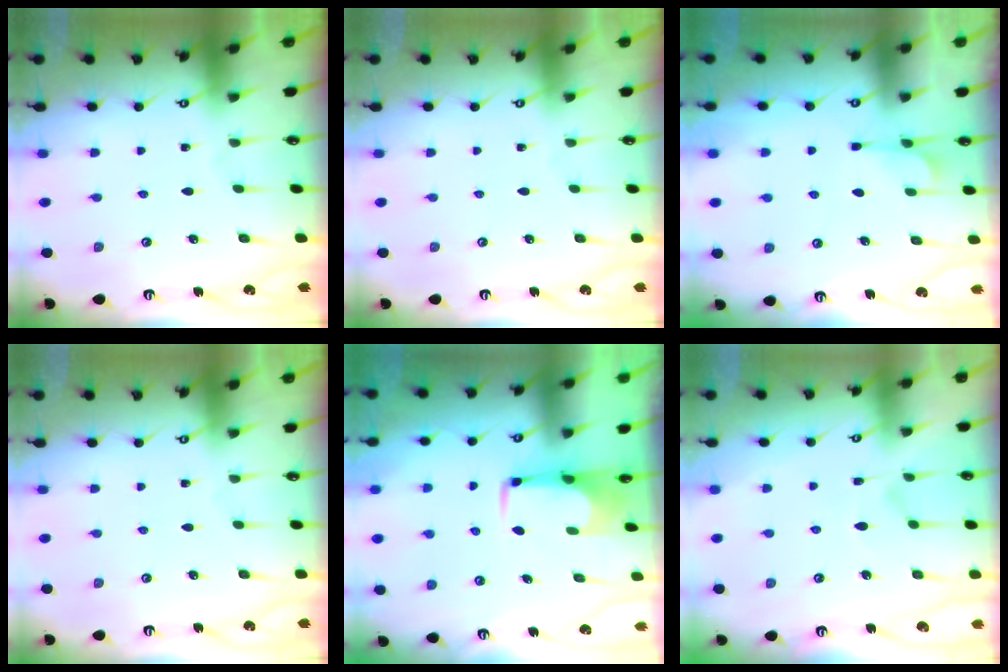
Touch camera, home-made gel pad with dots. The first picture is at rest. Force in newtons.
{"total": 0.0}
{"total": 1.6, "press": 1.0, "slide": 1.2}
{"total": 0.0}
{"total": 0.8, "press": 0.8, "slide": 0.3}
{"total": 3.9, "press": 3.8, "slide": 1.0}